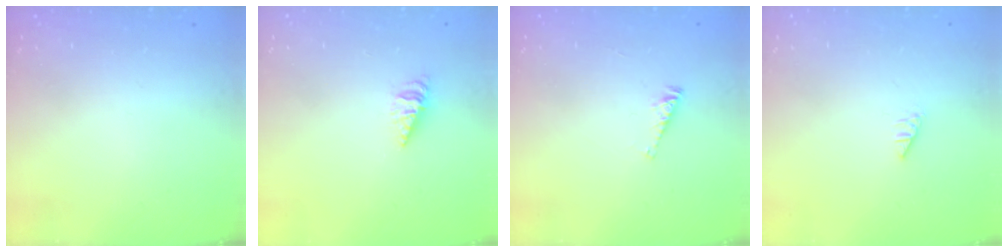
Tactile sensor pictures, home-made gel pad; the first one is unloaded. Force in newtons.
{"total": 2.6, "press": 2.6, "slide": 0.4}
{"total": 2.5, "press": 2.4, "slide": 0.4}
{"total": 0.0}